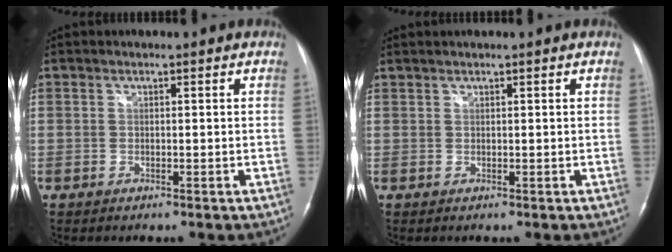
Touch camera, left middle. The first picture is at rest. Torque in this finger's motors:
{"motor_torque": [0.05, -0.24, 0.23, 0.02]}